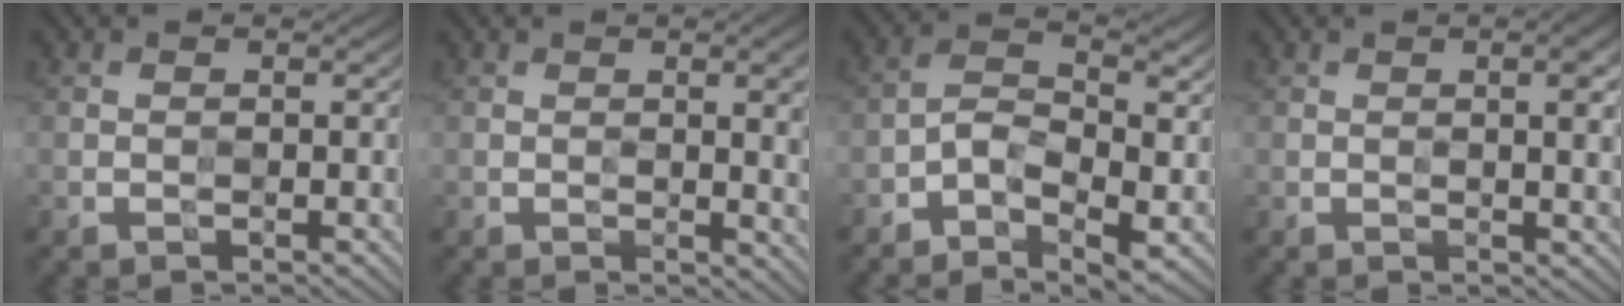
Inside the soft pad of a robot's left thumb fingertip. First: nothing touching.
{"total": 6.8, "force": [0.6, 2.0, 6.5], "torque": [-0.081, 0.002, 0.011]}
{"total": 4.8, "force": [-1.9, 2.5, 3.6], "torque": [-0.069, 0.005, -0.045]}
{"total": 4.9, "force": [0.8, 1.0, 4.7], "torque": [-0.068, 0.006, 0.014]}